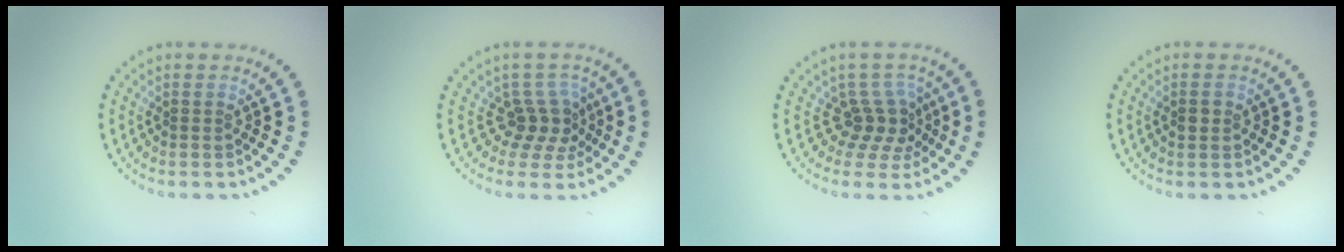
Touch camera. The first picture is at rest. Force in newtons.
{"total": 2.7, "press": 1.9, "slide": 1.9}
{"total": 3.0, "press": 2.0, "slide": 2.2}
{"total": 0.9, "press": 0.8, "slide": 0.2}